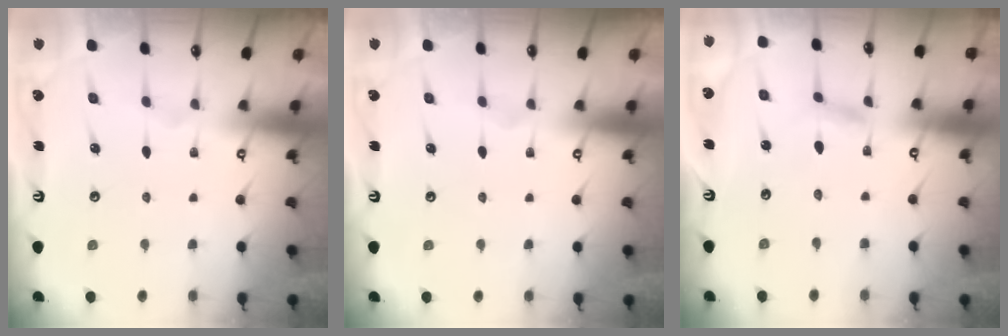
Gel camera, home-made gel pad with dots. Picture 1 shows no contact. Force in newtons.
{"total": 0.0}
{"total": 2.5, "press": 2.5, "slide": 0.2}